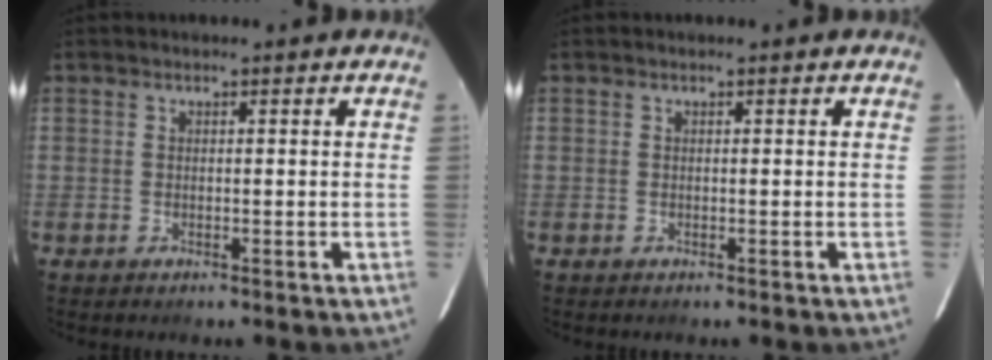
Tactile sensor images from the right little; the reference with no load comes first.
{"total": 0.0}